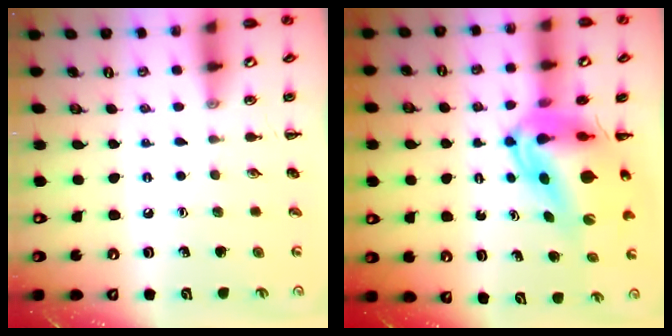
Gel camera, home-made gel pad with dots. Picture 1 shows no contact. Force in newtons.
{"total": 10.0, "press": 9.5, "slide": 3.2}